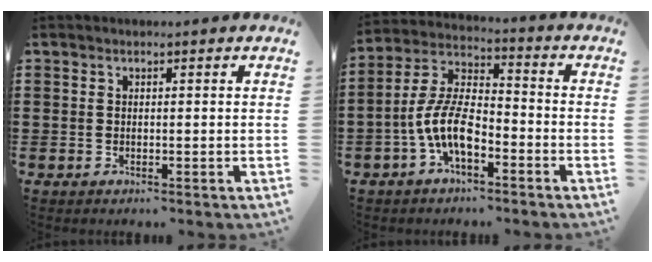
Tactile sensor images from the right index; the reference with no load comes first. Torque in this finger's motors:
{"motor_torque": [0.72, -0.49, 0.38, 0.21]}